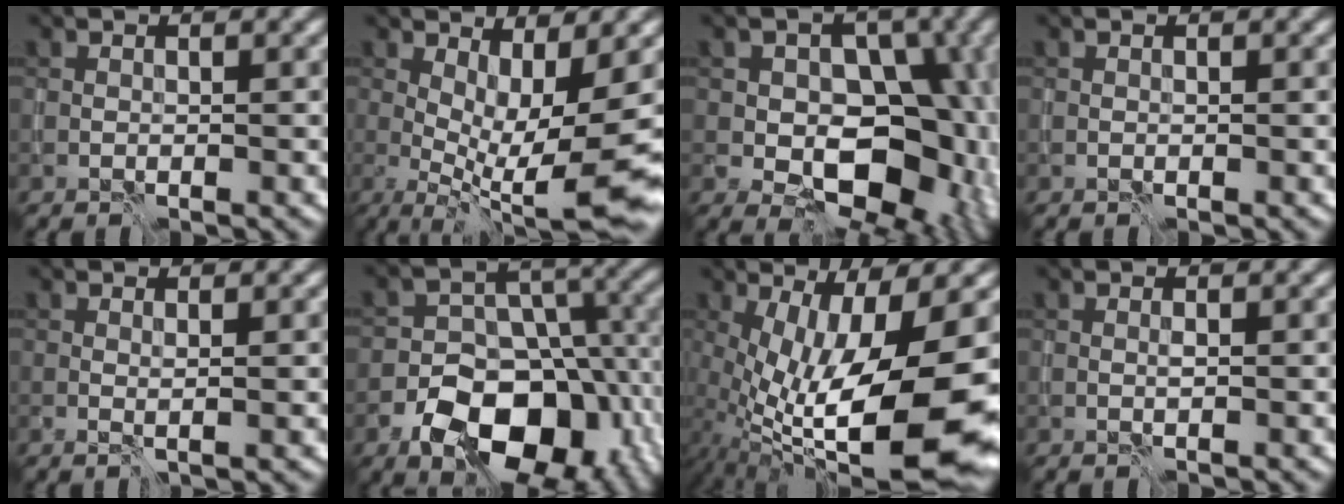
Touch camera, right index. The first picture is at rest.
{"total": 8.0, "force": [-0.6, 1.7, 7.8], "torque": [-0.126, -0.007, -0.005]}
{"total": 12.8, "force": [-1.6, 9.3, 8.5], "torque": [-0.050, 0.005, -0.038]}
{"total": 0.0}
{"total": 0.6, "force": [0.2, -0.2, 0.5], "torque": [-0.007, -0.001, 0.002]}
{"total": 12.9, "force": [-6.2, 8.0, 8.0], "torque": [-0.120, -0.016, -0.107]}
{"total": 15.5, "force": [-2.8, 5.2, 14.3], "torque": [-0.250, -0.026, -0.033]}
{"total": 0.0}